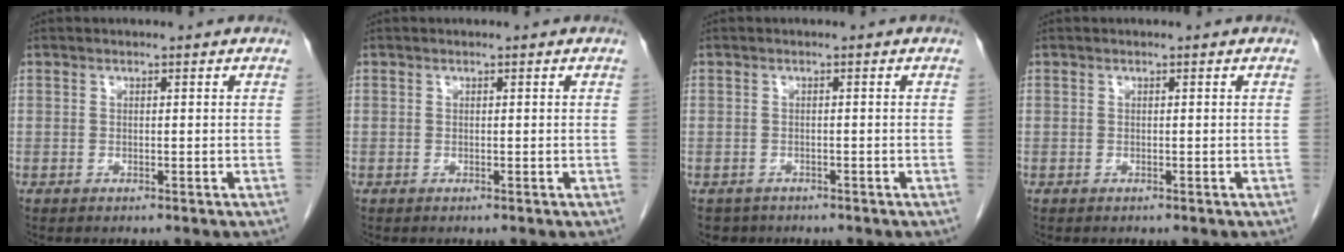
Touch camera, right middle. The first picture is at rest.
{"total": 0.0}
{"total": 2.4, "force": [-1.8, 1.6, -0.1], "torque": [-0.006, 0.001, -0.031]}
{"total": 0.0}